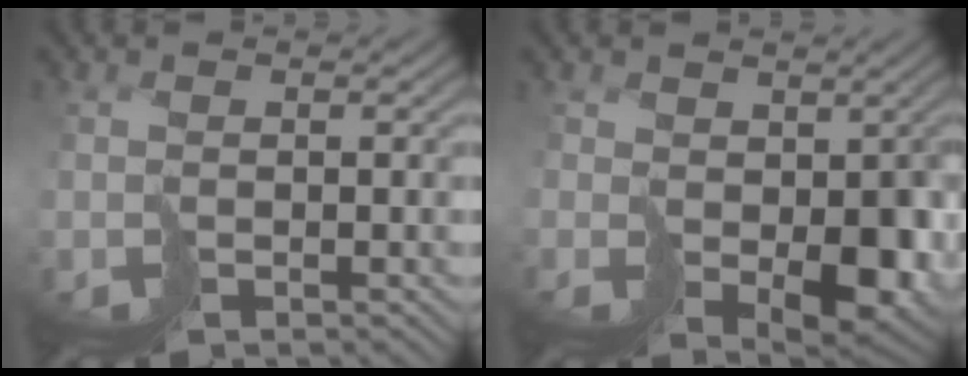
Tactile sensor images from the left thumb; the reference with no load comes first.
{"total": 5.7, "force": [0.3, 4.2, 3.8], "torque": [-0.060, -0.028, 0.015]}